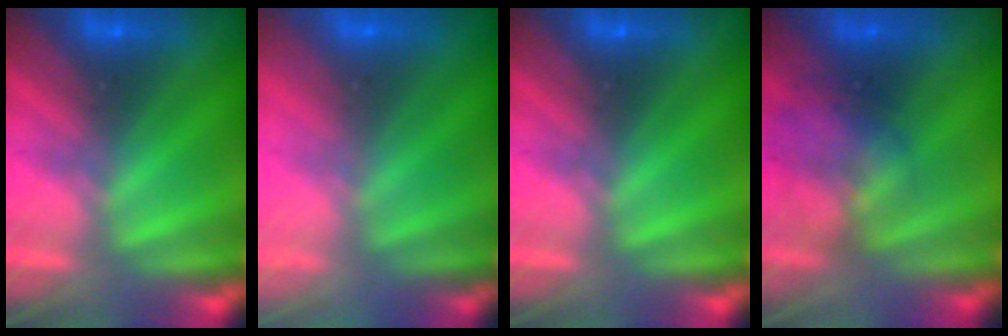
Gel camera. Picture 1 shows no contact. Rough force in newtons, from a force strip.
{"total": 2.4}
{"total": 0.0}
{"total": 2.3}